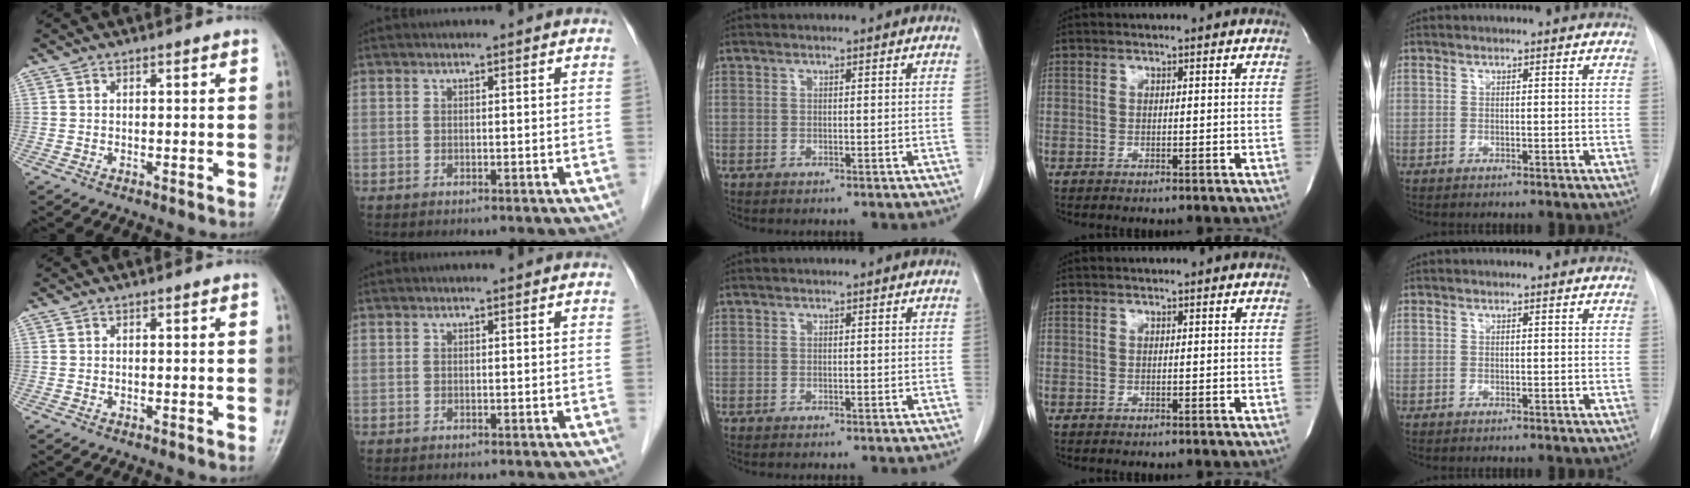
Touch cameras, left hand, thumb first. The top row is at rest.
{}